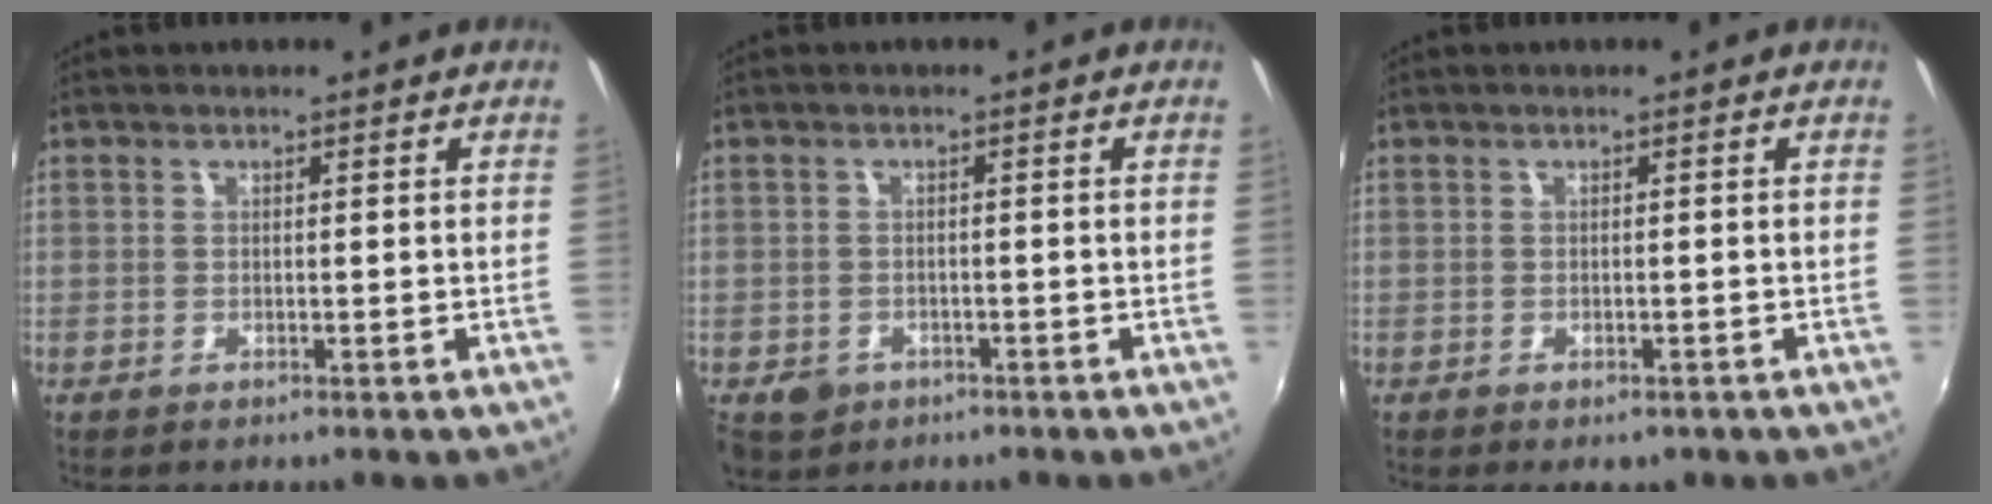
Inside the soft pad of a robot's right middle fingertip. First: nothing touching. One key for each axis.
{"total": 4.1, "fx": -2.1, "fy": 3.2, "fz": 1.4, "tx": -0.038, "ty": -0.003, "tz": -0.030}
{"total": 2.6, "fx": -1.7, "fy": 1.5, "fz": 1.3, "tx": -0.026, "ty": -0.011, "tz": -0.021}